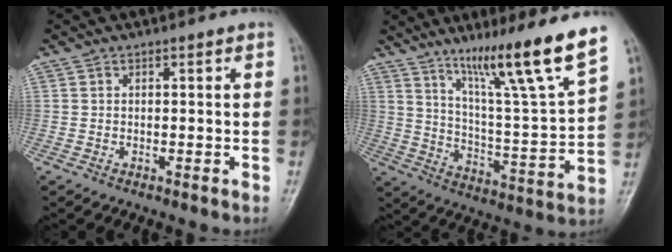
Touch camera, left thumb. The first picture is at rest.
{"total": 18.6, "force": [12.3, 0.2, 13.9], "torque": [-0.202, -0.069, 0.201]}